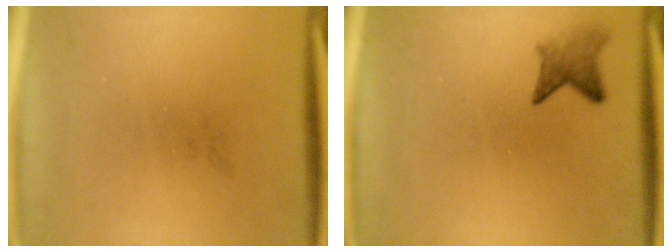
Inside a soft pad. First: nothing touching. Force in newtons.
{"total": 2.4}